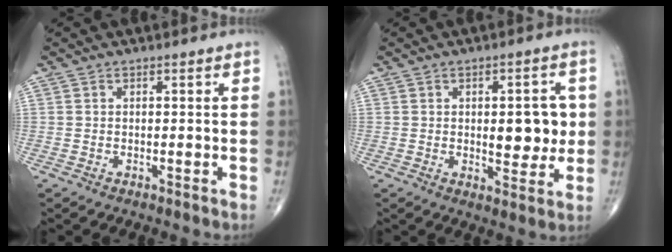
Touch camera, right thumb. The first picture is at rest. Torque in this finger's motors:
{"motor_torque": [1.13, 0.96, 0.73, 0.57, 0.02]}